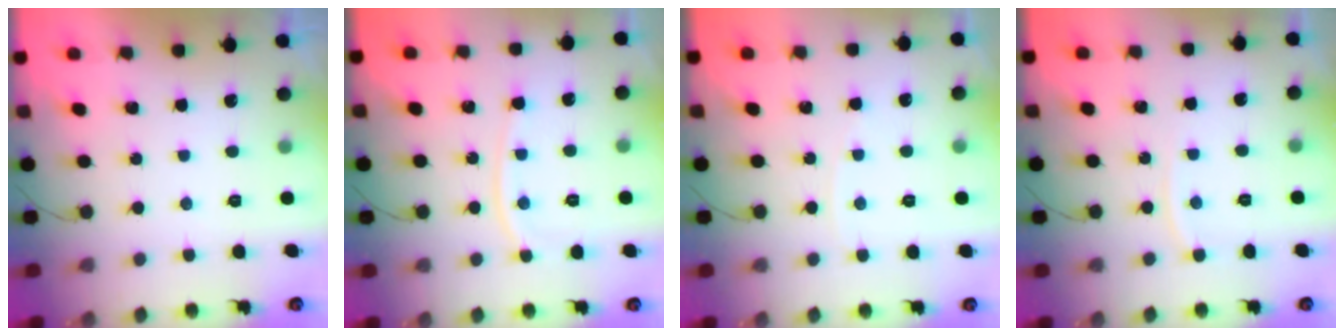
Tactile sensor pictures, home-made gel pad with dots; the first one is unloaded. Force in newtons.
{"total": 7.1, "press": 7.0, "slide": 1.0}
{"total": 1.6, "press": 1.6, "slide": 0.2}
{"total": 3.1, "press": 3.1, "slide": 0.3}